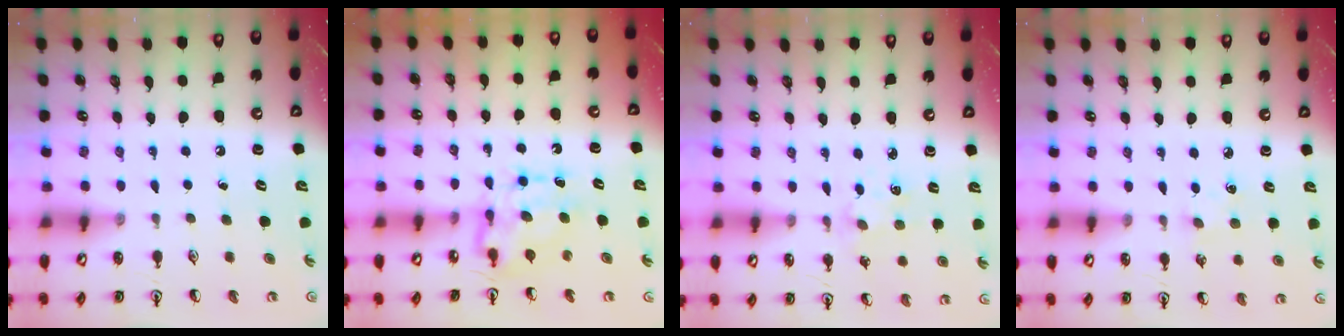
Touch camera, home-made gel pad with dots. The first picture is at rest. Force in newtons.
{"total": 6.8, "press": 6.8, "slide": 0.3}
{"total": 1.9, "press": 1.8, "slide": 0.2}
{"total": 3.3, "press": 3.3, "slide": 0.4}